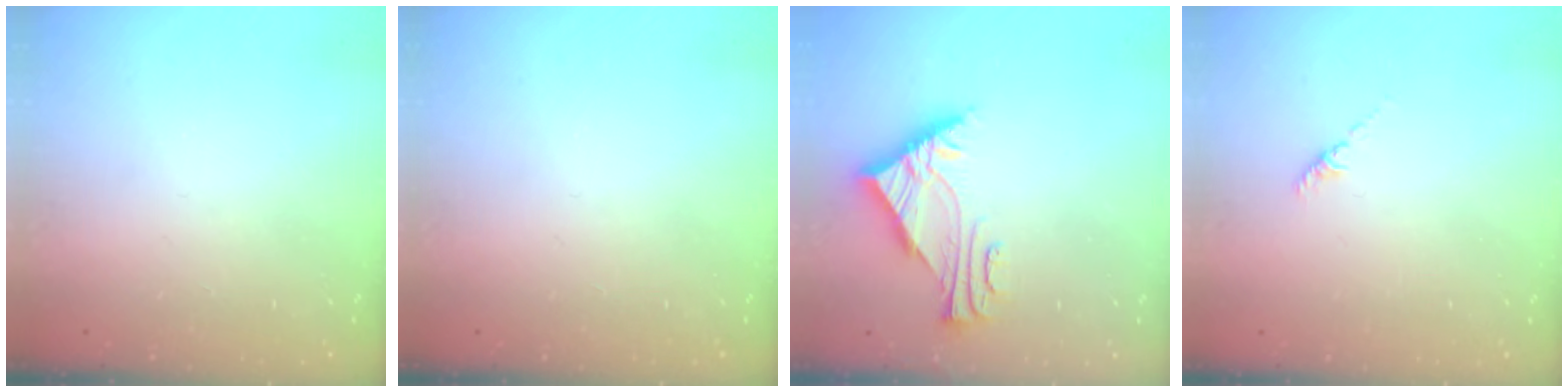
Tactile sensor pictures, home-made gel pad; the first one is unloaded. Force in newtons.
{"total": 0.0}
{"total": 7.9, "press": 7.8, "slide": 1.1}
{"total": 1.2, "press": 1.1, "slide": 0.5}